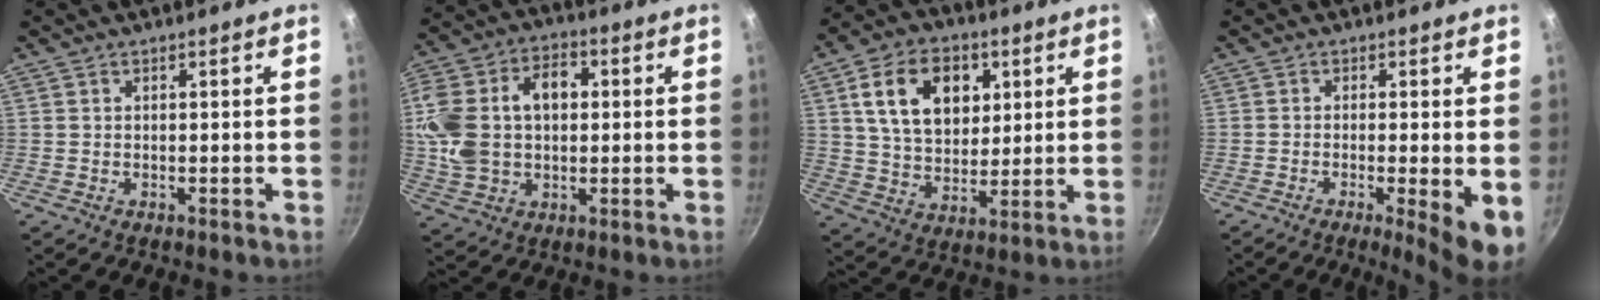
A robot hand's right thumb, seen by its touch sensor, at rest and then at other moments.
{"total": 16.4, "force": [1.7, 11.6, 11.5], "torque": [-0.209, 0.031, 0.026]}
{"total": 15.6, "force": [5.1, 10.8, 10.0], "torque": [-0.140, -0.008, 0.085]}
{"total": 7.3, "force": [-1.7, 1.0, 7.0], "torque": [-0.101, -0.006, -0.024]}